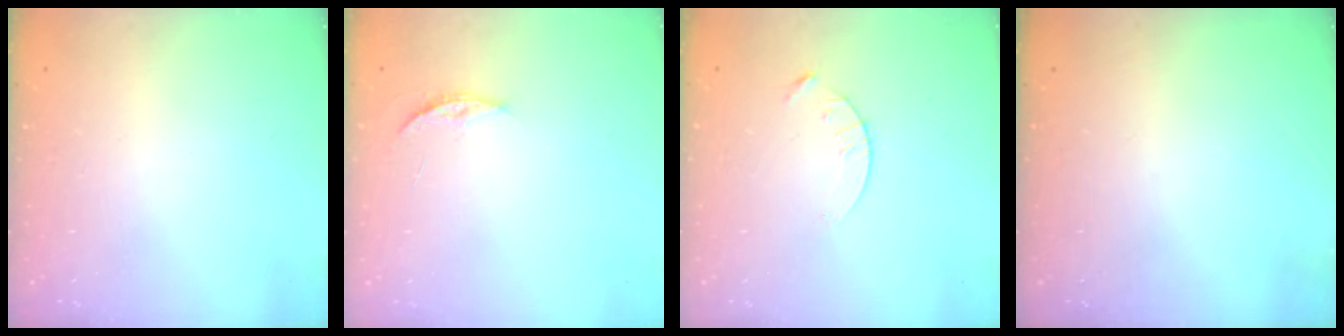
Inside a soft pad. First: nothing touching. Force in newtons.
{"total": 3.5, "press": 3.5, "slide": 0.4}
{"total": 4.3, "press": 4.2, "slide": 0.5}
{"total": 0.0}